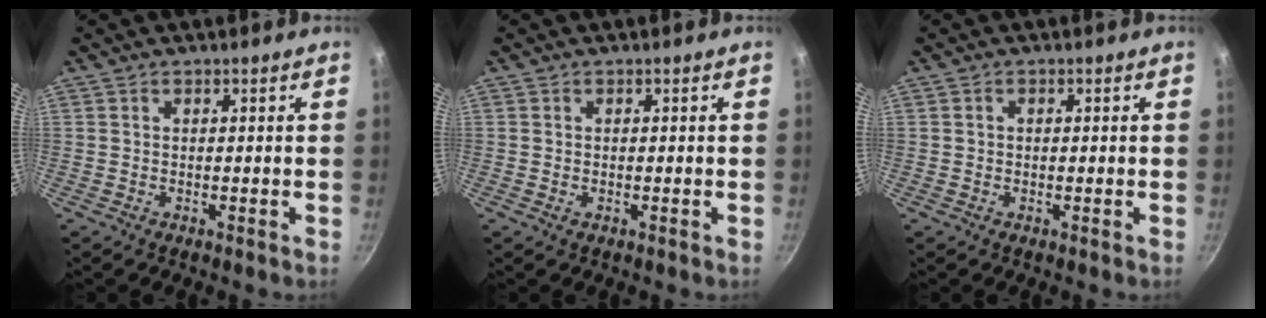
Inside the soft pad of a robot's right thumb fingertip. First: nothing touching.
{"total": 0.0}
{"total": 0.6, "force": [0.0, 0.6, 0.3], "torque": [-0.004, 0.004, 0.000]}